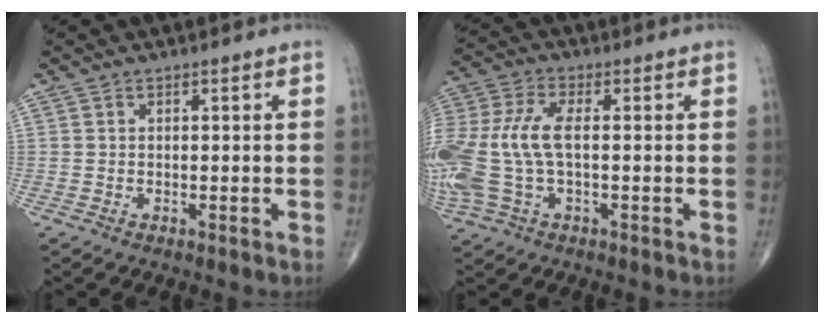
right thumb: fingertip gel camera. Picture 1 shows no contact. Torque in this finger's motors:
{"motor_torque": [0.58, 0.42, 1.63, 0.10, 0.56]}